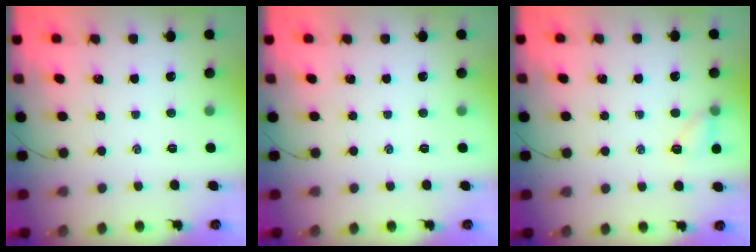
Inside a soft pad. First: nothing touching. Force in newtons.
{"total": 0.0}
{"total": 5.4, "press": 5.2, "slide": 1.2}